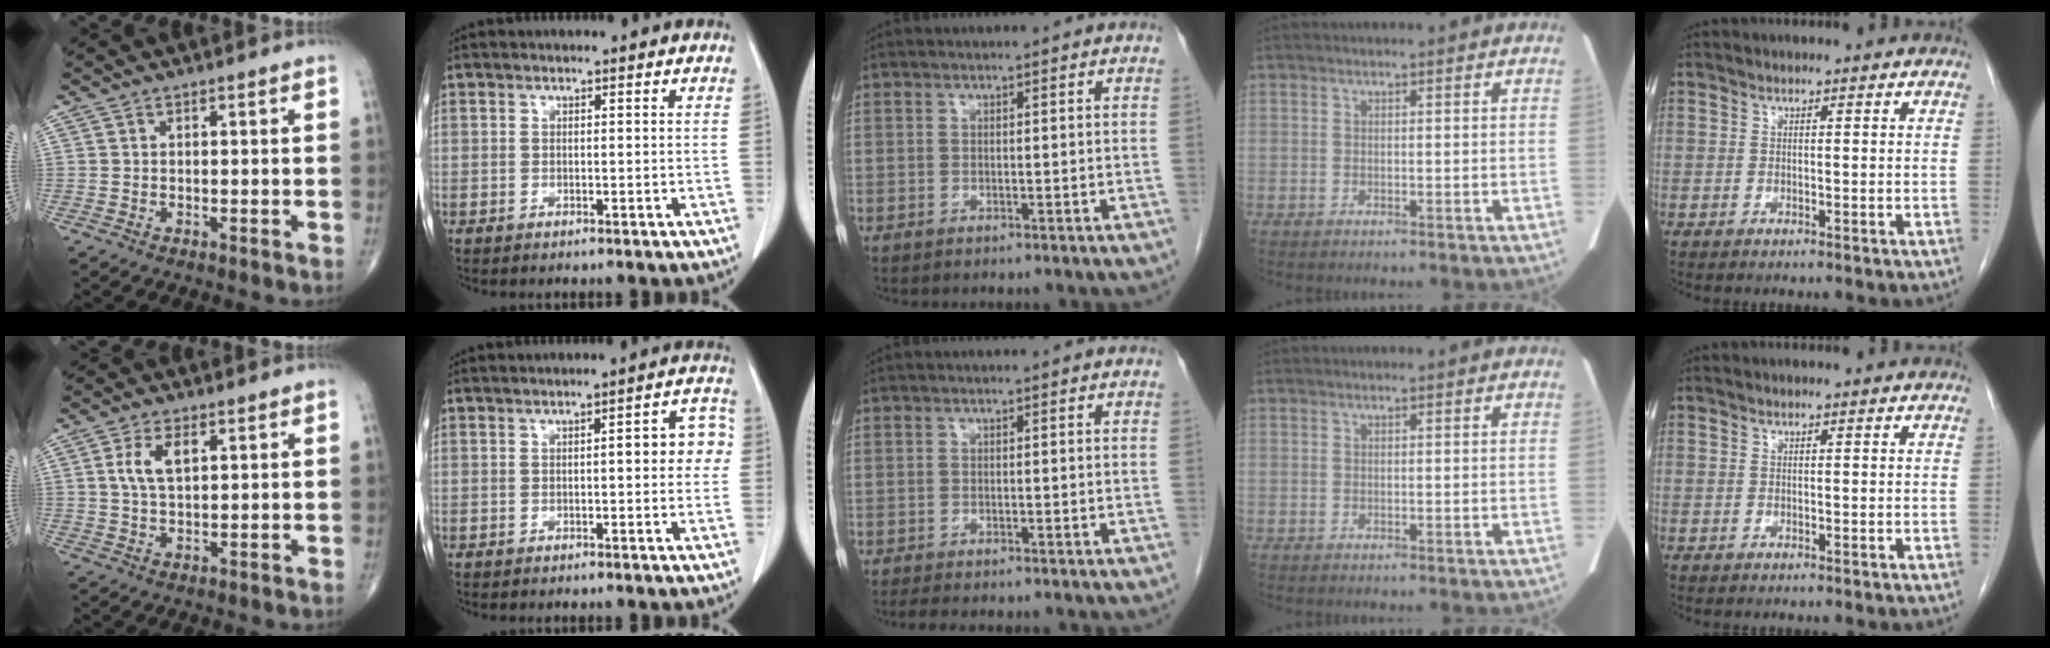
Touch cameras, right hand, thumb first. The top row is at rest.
{"thumb": {"total": 5.6, "force": [1.7, 2.7, 4.5], "torque": [-0.092, 0.002, 0.034]}, "index": {"total": 5.5, "force": [0.2, 1.6, 5.3], "torque": [-0.059, 0.020, -0.002]}, "middle": {"total": 4.5, "force": [-3.8, 0.9, 2.2], "torque": [-0.027, -0.008, -0.050]}}